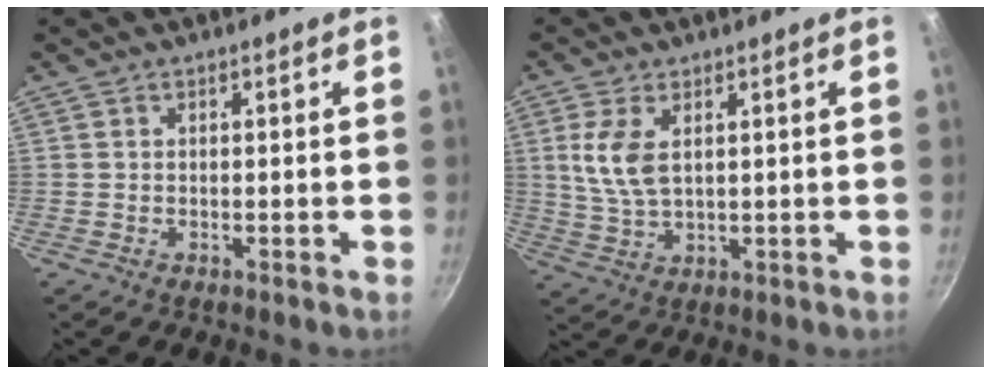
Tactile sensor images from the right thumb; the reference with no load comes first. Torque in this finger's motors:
{"motor_torque": [-0.29, 0.62, 0.75, 0.04, 0.01]}